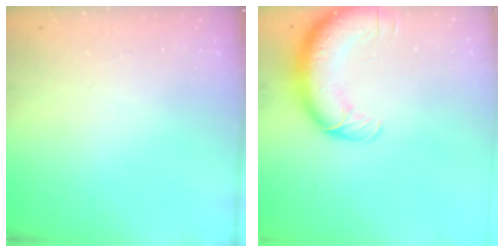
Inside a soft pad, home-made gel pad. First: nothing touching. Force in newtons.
{"total": 13.5, "press": 13.0, "slide": 3.6}